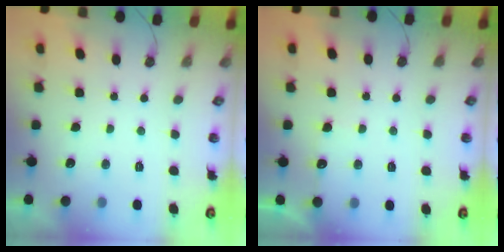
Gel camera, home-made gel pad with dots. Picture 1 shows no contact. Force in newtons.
{"total": 5.7, "press": 5.6, "slide": 0.6}